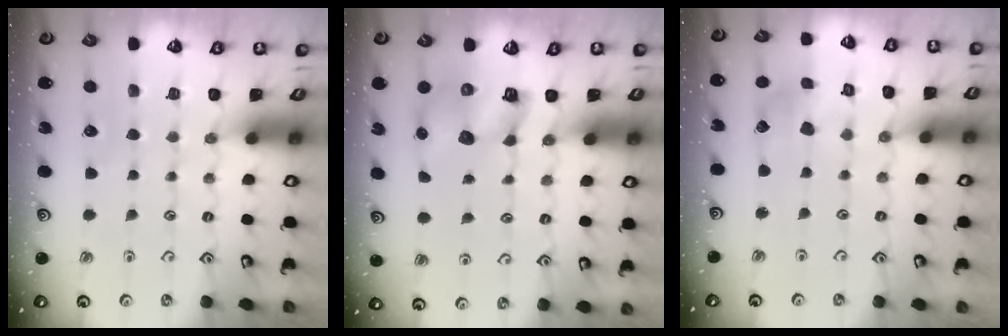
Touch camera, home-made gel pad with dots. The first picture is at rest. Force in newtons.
{"total": 8.8, "press": 8.7, "slide": 1.1}
{"total": 5.4, "press": 5.3, "slide": 0.7}